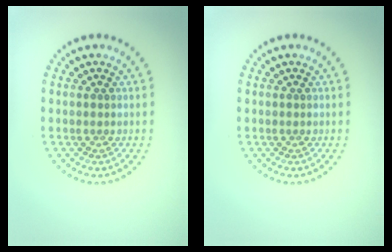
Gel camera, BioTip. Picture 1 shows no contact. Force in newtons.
{"total": 0.0}